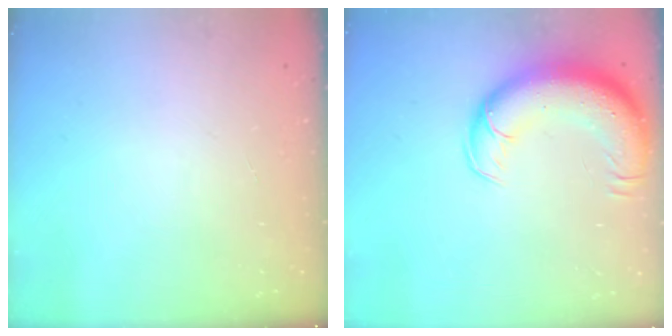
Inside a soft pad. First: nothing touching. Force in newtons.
{"total": 16.2, "press": 15.7, "slide": 3.9}